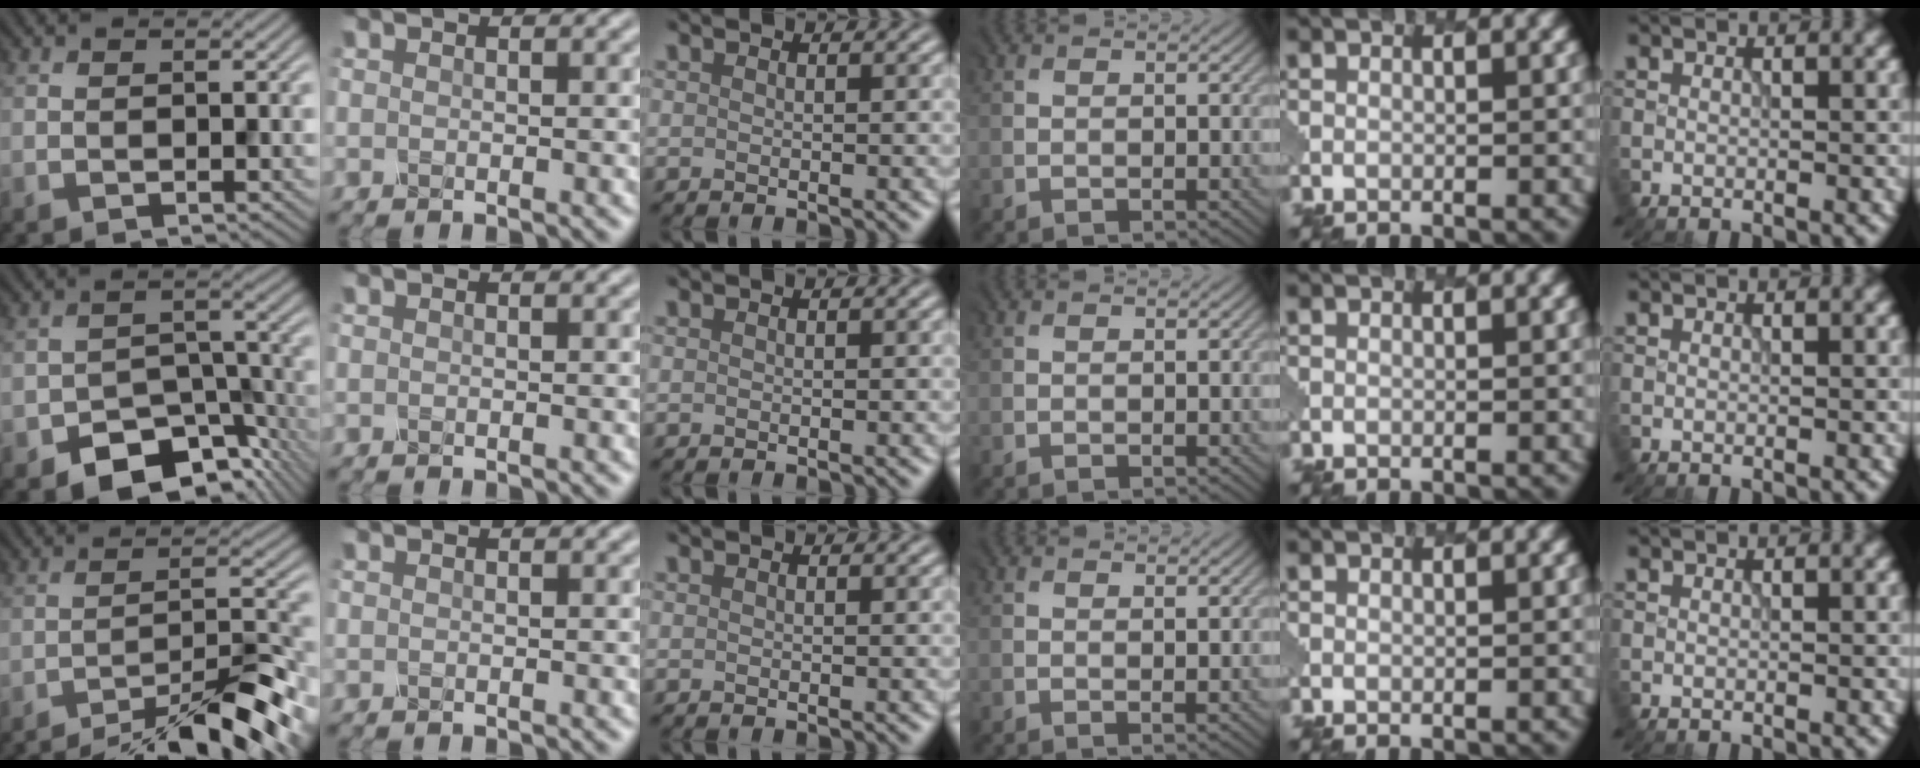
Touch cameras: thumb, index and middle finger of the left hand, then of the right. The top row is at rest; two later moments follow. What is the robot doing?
{"motion": "dispense", "object": "toothpaste"}